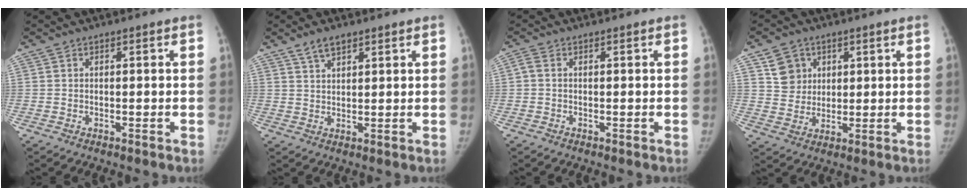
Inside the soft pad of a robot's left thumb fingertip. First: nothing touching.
{"total": 3.9, "force": [2.9, 1.6, 2.0], "torque": [-0.030, -0.013, 0.056]}
{"total": 1.3, "force": [0.3, 0.7, 1.1], "torque": [-0.028, 0.004, 0.004]}
{"total": 6.7, "force": [3.1, 5.7, 1.7], "torque": [-0.006, -0.016, 0.062]}